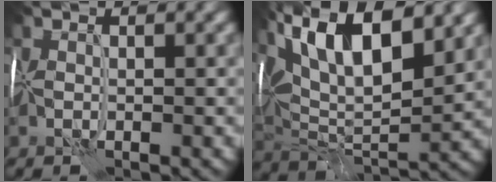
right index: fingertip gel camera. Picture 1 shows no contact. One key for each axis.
{"total": 14.0, "fx": 6.6, "fy": 5.5, "fz": 11.1, "tx": -0.199, "ty": 0.020, "tz": 0.115}